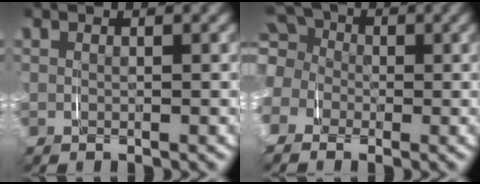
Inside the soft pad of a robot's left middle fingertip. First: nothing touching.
{"total": 9.3, "force": [-0.5, 8.6, 3.5], "torque": [-0.099, -0.006, -0.032]}